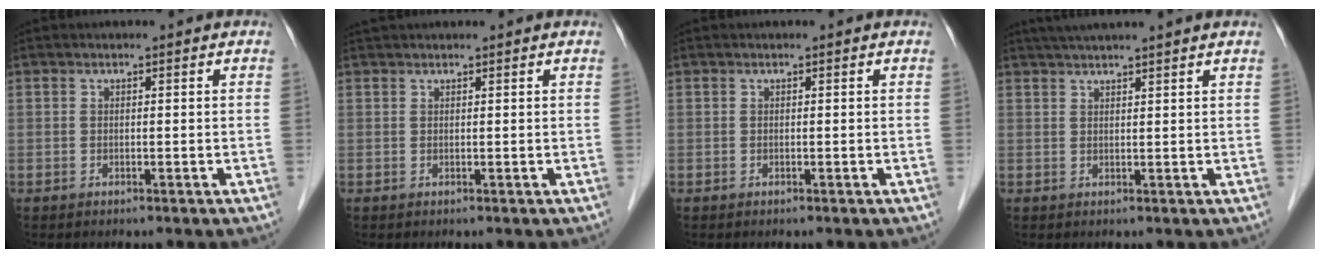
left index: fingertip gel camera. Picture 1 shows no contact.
{"total": 1.8, "force": [1.7, 0.0, 0.6], "torque": [-0.007, 0.027, 0.032]}
{"total": 0.0}
{"total": 7.0, "force": [6.0, -0.8, 3.4], "torque": [-0.052, 0.033, 0.086]}